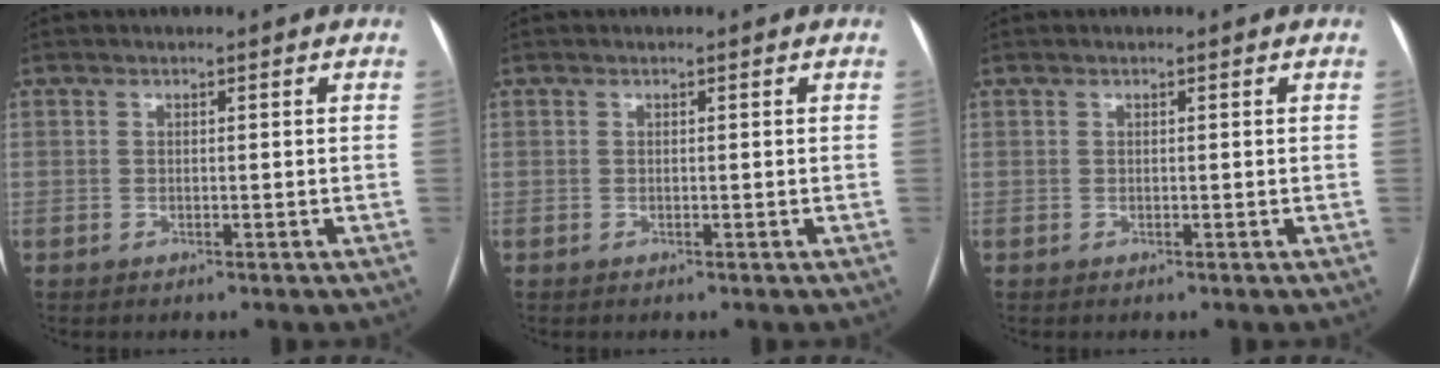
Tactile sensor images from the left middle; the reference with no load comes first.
{"total": 0.0}
{"total": 0.0}